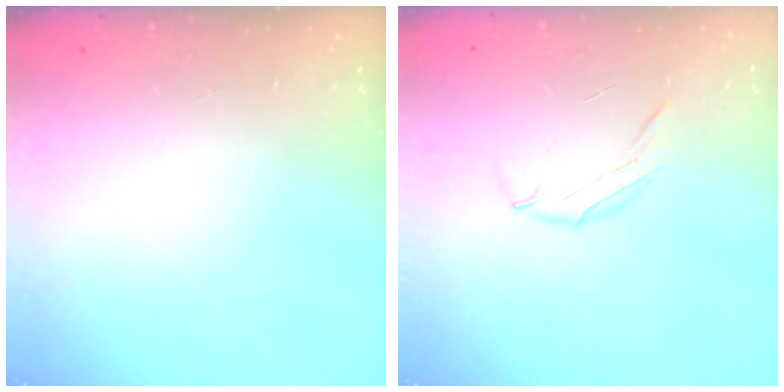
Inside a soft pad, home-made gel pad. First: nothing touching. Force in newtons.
{"total": 6.8, "press": 6.8, "slide": 0.5}